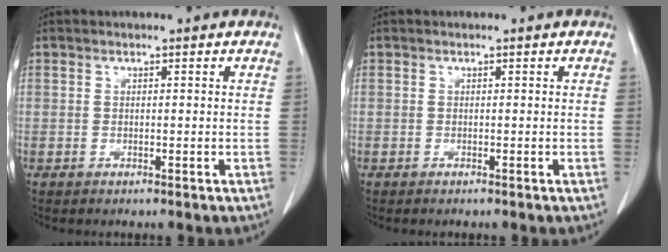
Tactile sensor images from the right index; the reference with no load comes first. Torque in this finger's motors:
{"motor_torque": [0.04, -0.05, 0.01, 0.01]}